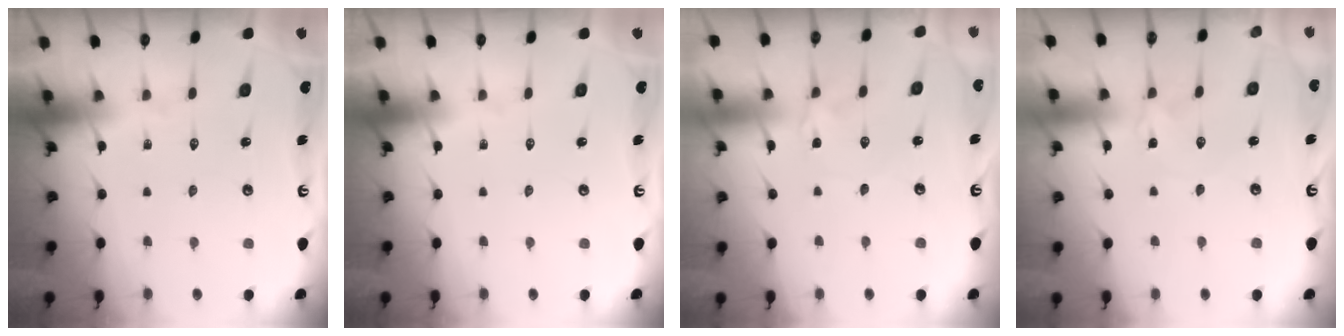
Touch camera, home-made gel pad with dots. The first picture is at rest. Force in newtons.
{"total": 0.0}
{"total": 1.8, "press": 1.8, "slide": 0.4}
{"total": 1.4, "press": 1.4, "slide": 0.2}